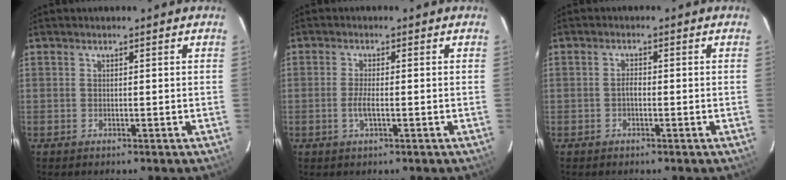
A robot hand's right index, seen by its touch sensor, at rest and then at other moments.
{"total": 2.5, "force": [-0.8, 0.5, 2.3], "torque": [-0.048, -0.005, -0.014]}
{"total": 1.3, "force": [-0.5, 0.6, 1.0], "torque": [-0.020, 0.006, -0.010]}